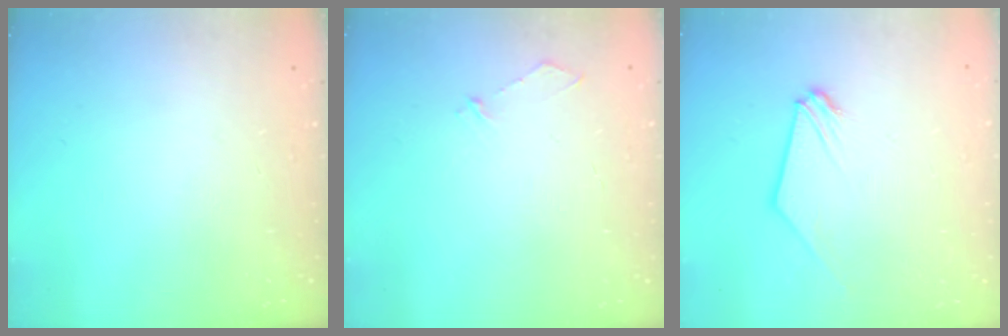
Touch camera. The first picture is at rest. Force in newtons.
{"total": 3.0, "press": 3.0, "slide": 0.4}
{"total": 0.9, "press": 0.8, "slide": 0.2}